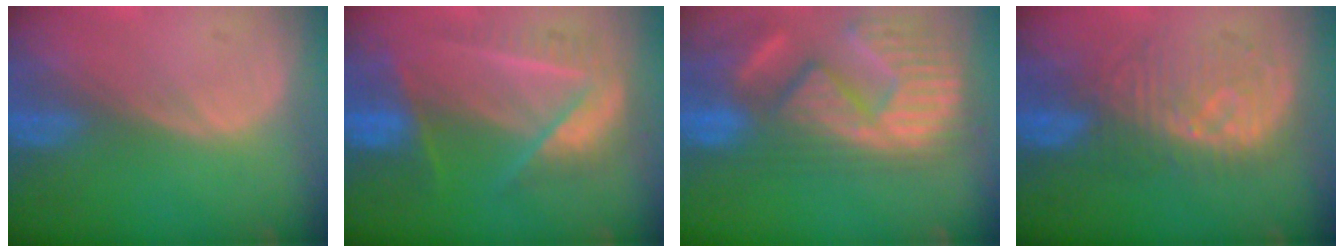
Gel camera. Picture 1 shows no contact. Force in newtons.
{"total": 7.8, "press": 7.6, "slide": 1.8}
{"total": 14.0, "press": 12.2, "slide": 6.7}
{"total": 8.4, "press": 8.4, "slide": 1.0}